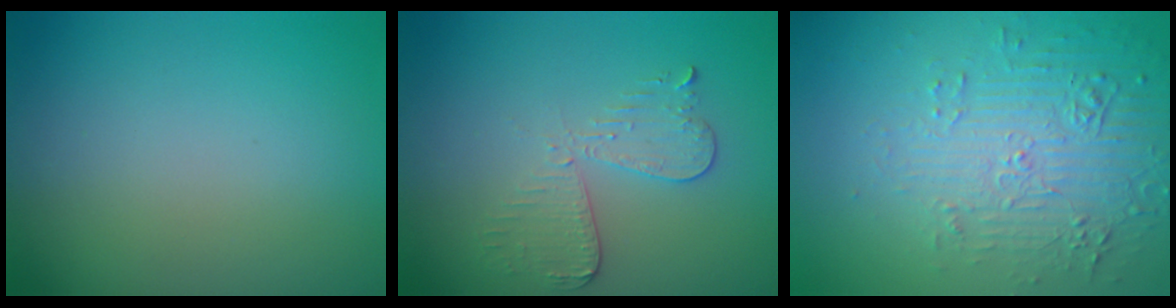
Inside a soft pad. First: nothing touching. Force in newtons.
{"total": 3.0, "press": 2.7, "slide": 1.2}
{"total": 5.5, "press": 3.6, "slide": 4.1}